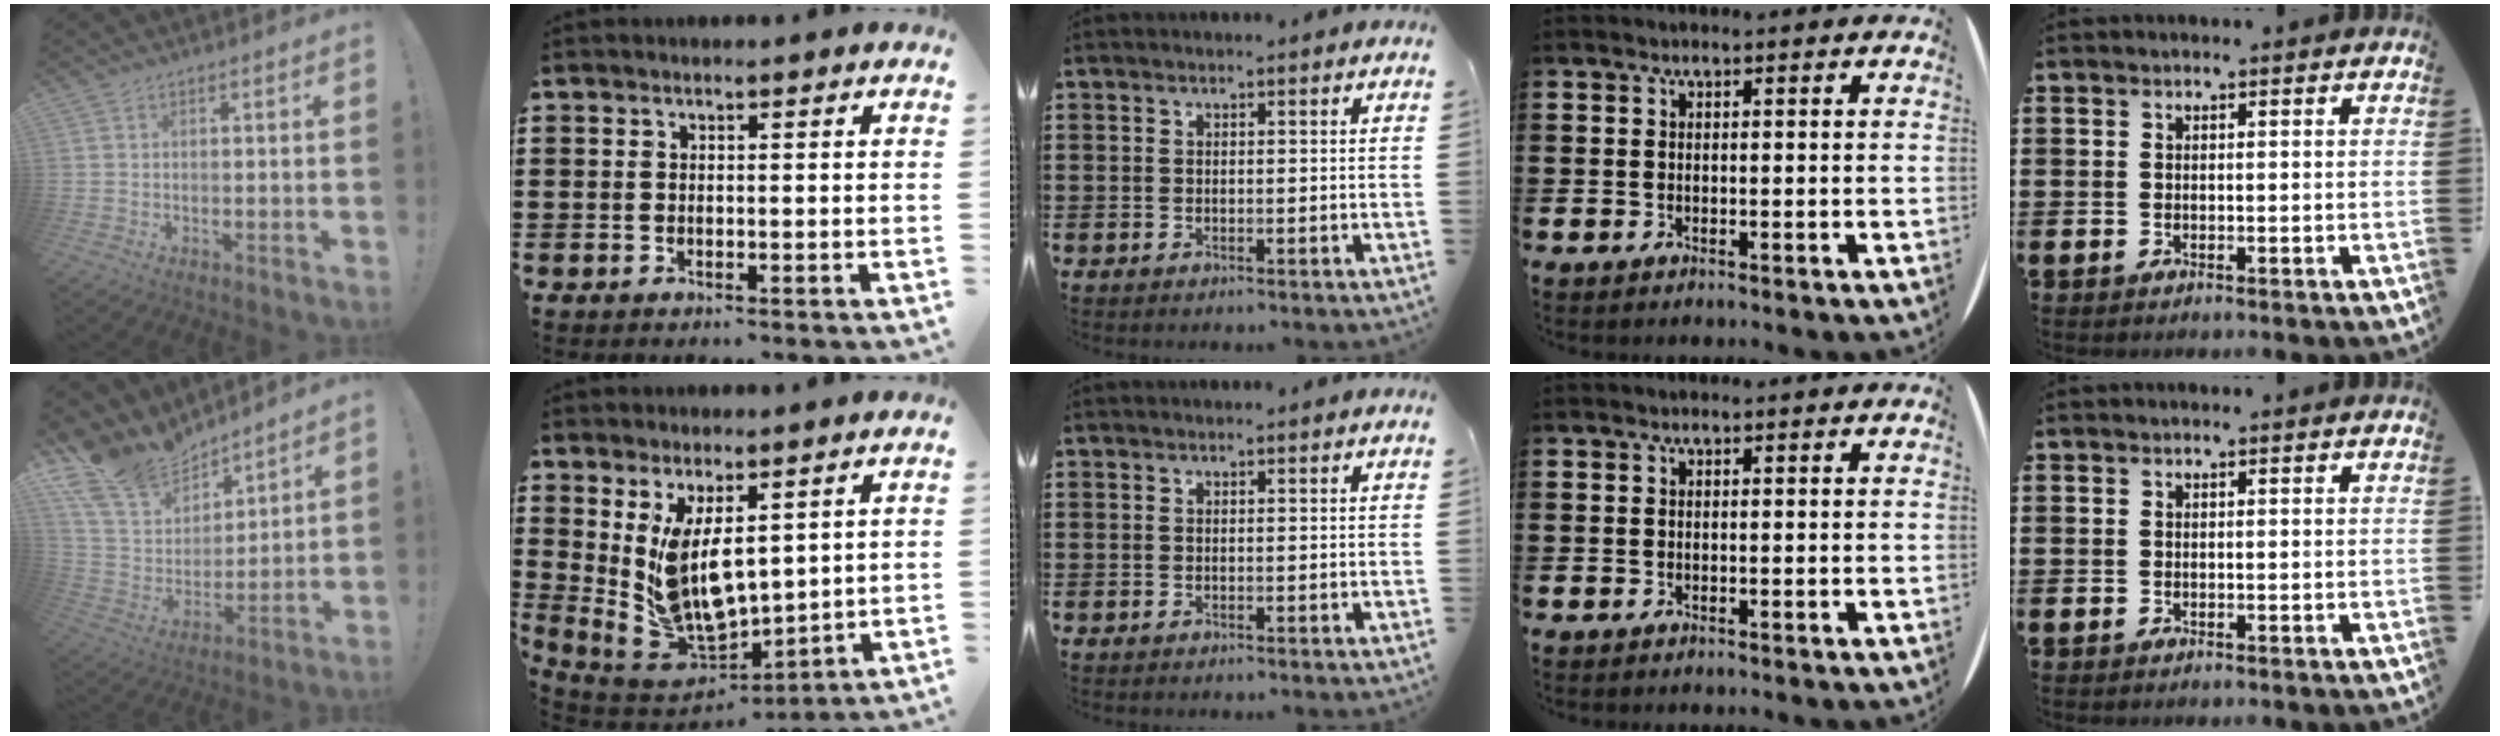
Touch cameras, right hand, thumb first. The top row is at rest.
{"thumb": {"total": 14.9, "force": [12.7, 7.0, 3.1], "torque": [-0.081, -0.100, 0.243]}, "index": {"total": 9.9, "force": [2.8, 5.4, 7.7], "torque": [-0.170, -0.033, 0.055]}}